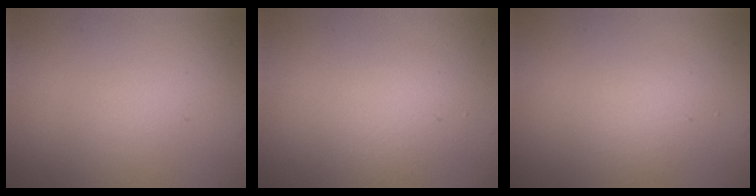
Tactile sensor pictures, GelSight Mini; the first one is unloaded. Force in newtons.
{"total": 3.2, "press": 3.2, "slide": 0.2}
{"total": 2.2, "press": 2.2, "slide": 0.1}